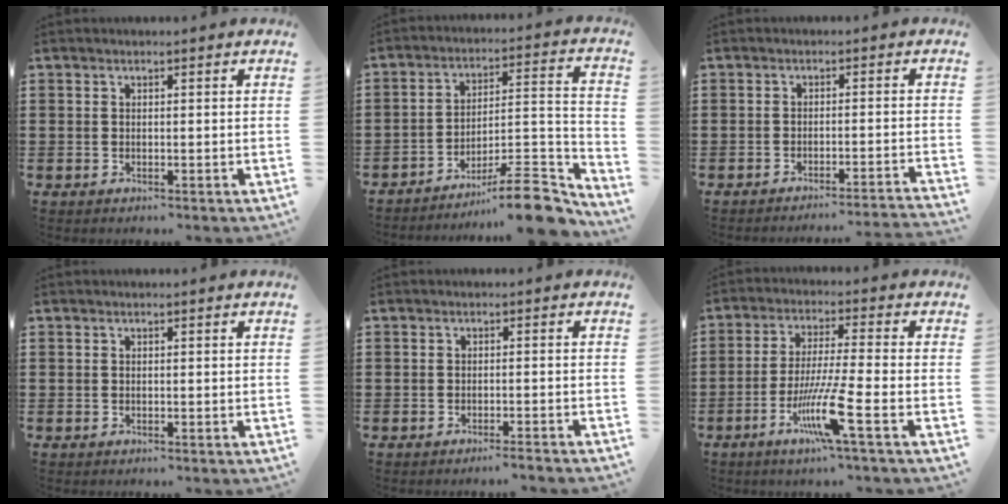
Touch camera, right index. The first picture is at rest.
{"total": 11.3, "force": [-9.3, 1.8, 6.2], "torque": [-0.075, 0.028, -0.177]}
{"total": 2.4, "force": [-2.2, -0.6, 0.7], "torque": [-0.014, -0.005, -0.046]}
{"total": 0.0}
{"total": 1.6, "force": [-1.3, -0.3, 0.8], "torque": [-0.012, 0.000, -0.026]}
{"total": 9.5, "force": [-4.6, -0.1, 8.4], "torque": [-0.170, -0.014, -0.089]}